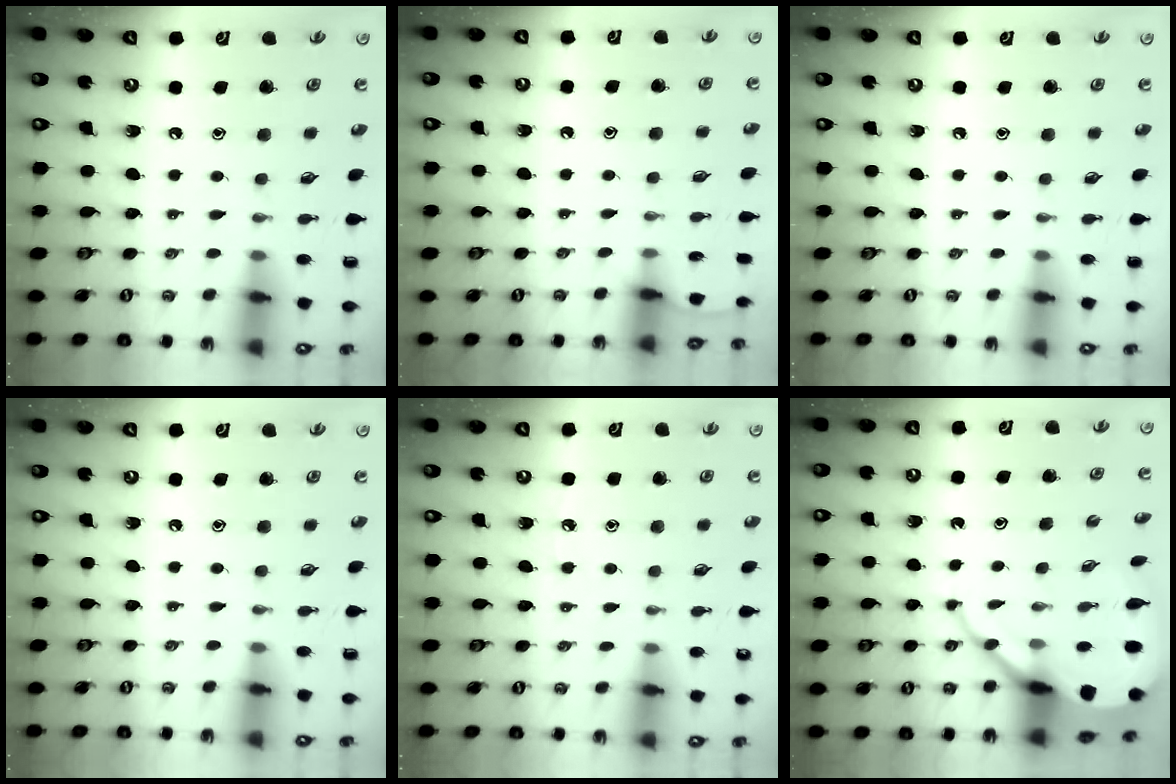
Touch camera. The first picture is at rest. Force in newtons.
{"total": 3.6, "press": 3.6, "slide": 0.5}
{"total": 0.0}
{"total": 0.0}
{"total": 3.4, "press": 3.4, "slide": 0.5}
{"total": 9.2, "press": 9.1, "slide": 1.1}